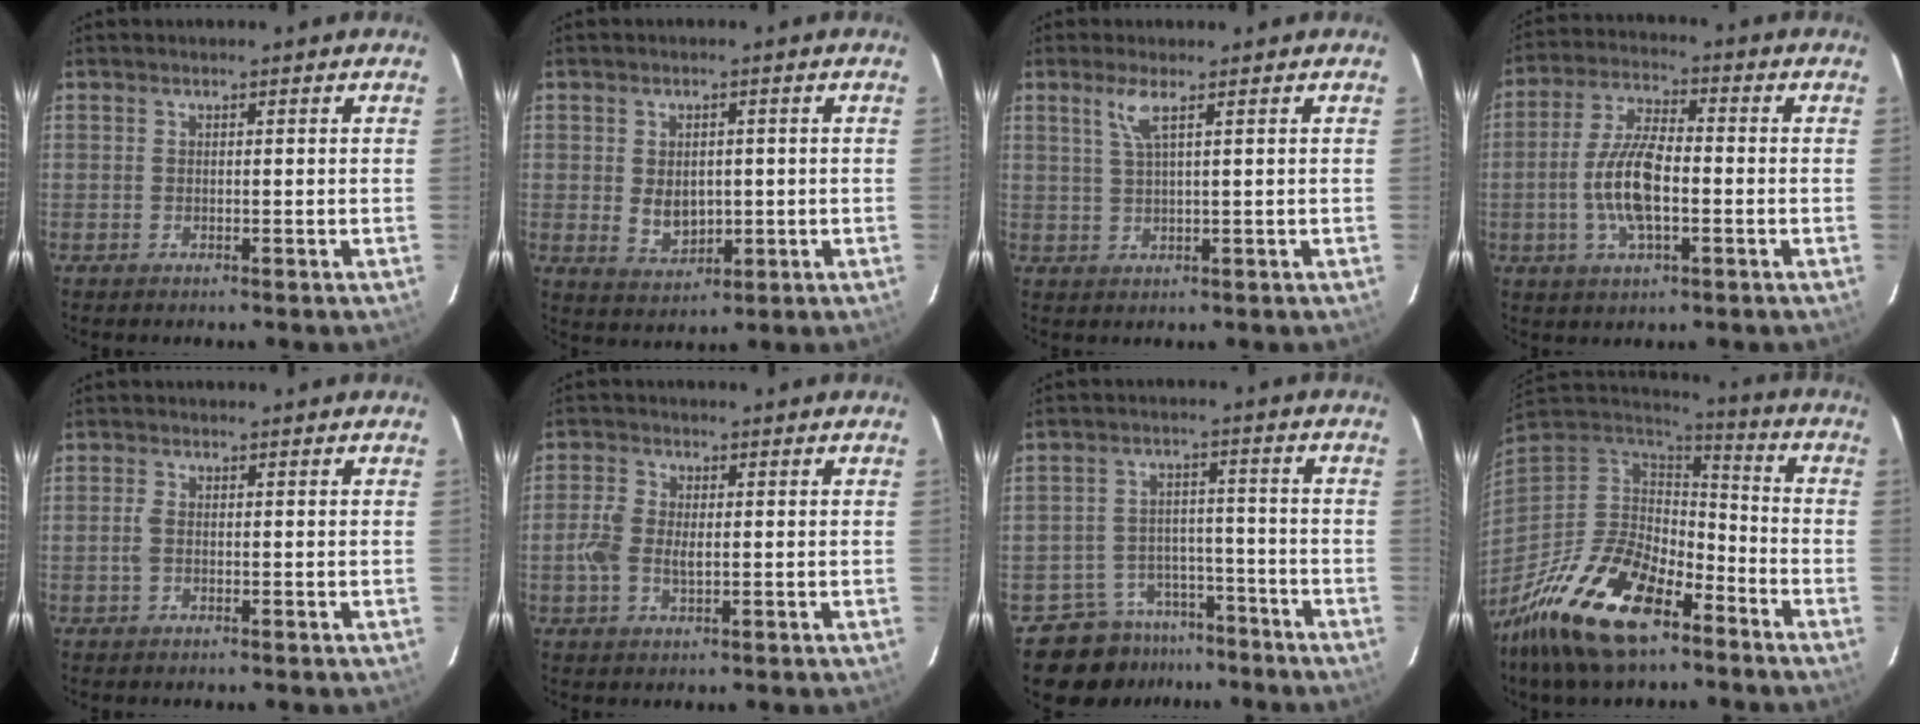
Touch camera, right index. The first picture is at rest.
{"total": 5.8, "force": [-0.2, 4.3, 3.9], "torque": [-0.070, -0.005, 0.008]}
{"total": 3.2, "force": [1.7, -0.1, 2.8], "torque": [-0.060, 0.000, 0.038]}
{"total": 10.8, "force": [-2.2, 4.0, 9.7], "torque": [-0.200, 0.004, -0.044]}
{"total": 1.7, "force": [-0.2, 1.0, 1.4], "torque": [-0.032, 0.001, -0.004]}
{"total": 5.1, "force": [-0.5, 2.9, 4.1], "torque": [-0.094, 0.004, -0.014]}
{"total": 8.6, "force": [-6.7, 5.3, 0.7], "torque": [-0.022, 0.030, -0.092]}
{"total": 21.9, "force": [-13.4, 10.0, 14.0], "torque": [-0.287, -0.026, -0.240]}